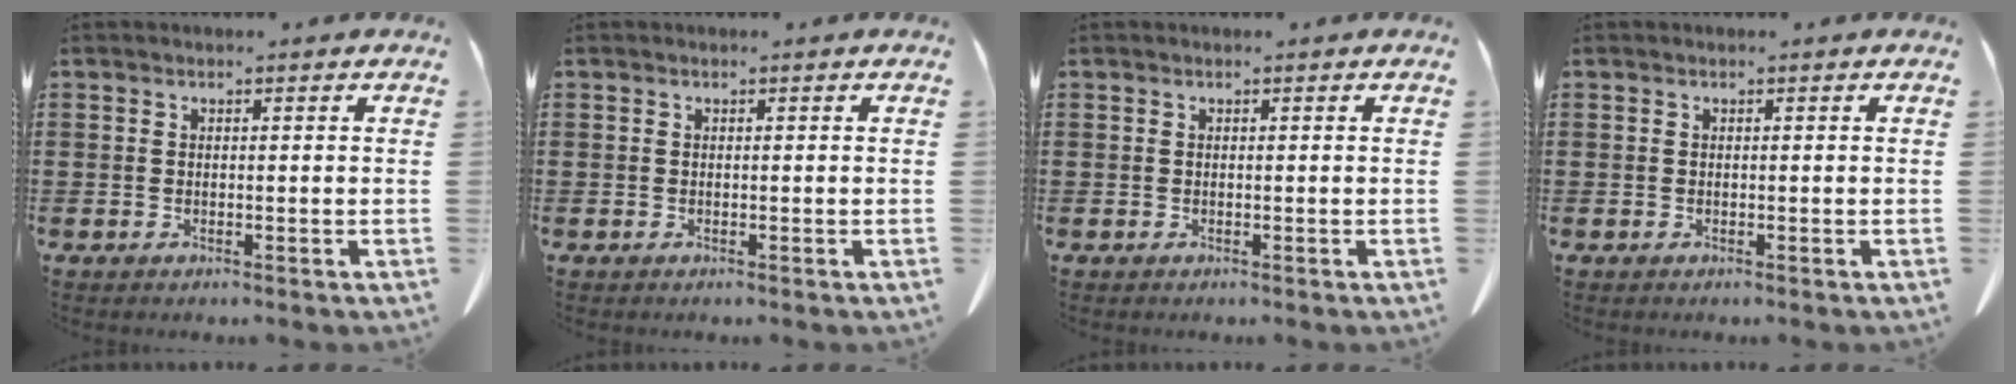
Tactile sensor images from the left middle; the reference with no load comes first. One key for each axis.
{"total": 0.0}
{"total": 0.0}
{"total": 0.0}